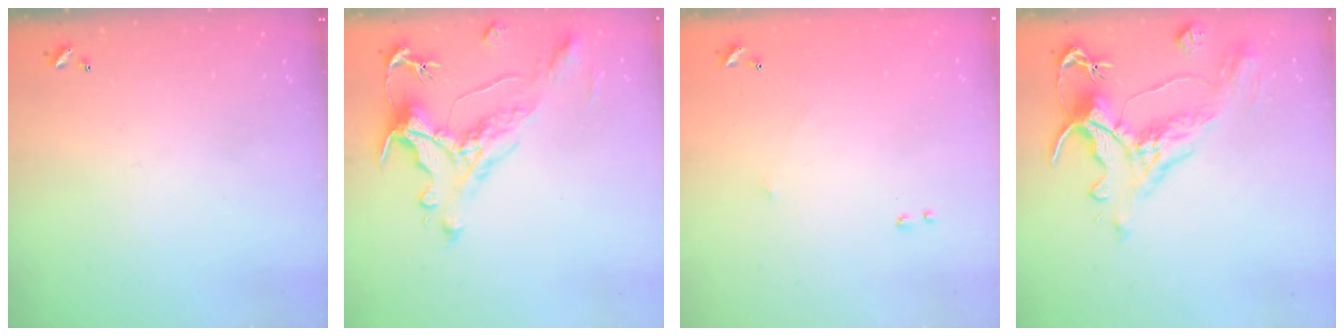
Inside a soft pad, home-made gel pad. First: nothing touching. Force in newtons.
{"total": 1.2, "press": 0.2, "slide": 1.2}
{"total": 6.0, "press": 5.9, "slide": 0.8}
{"total": 1.6, "press": 0.7, "slide": 1.4}